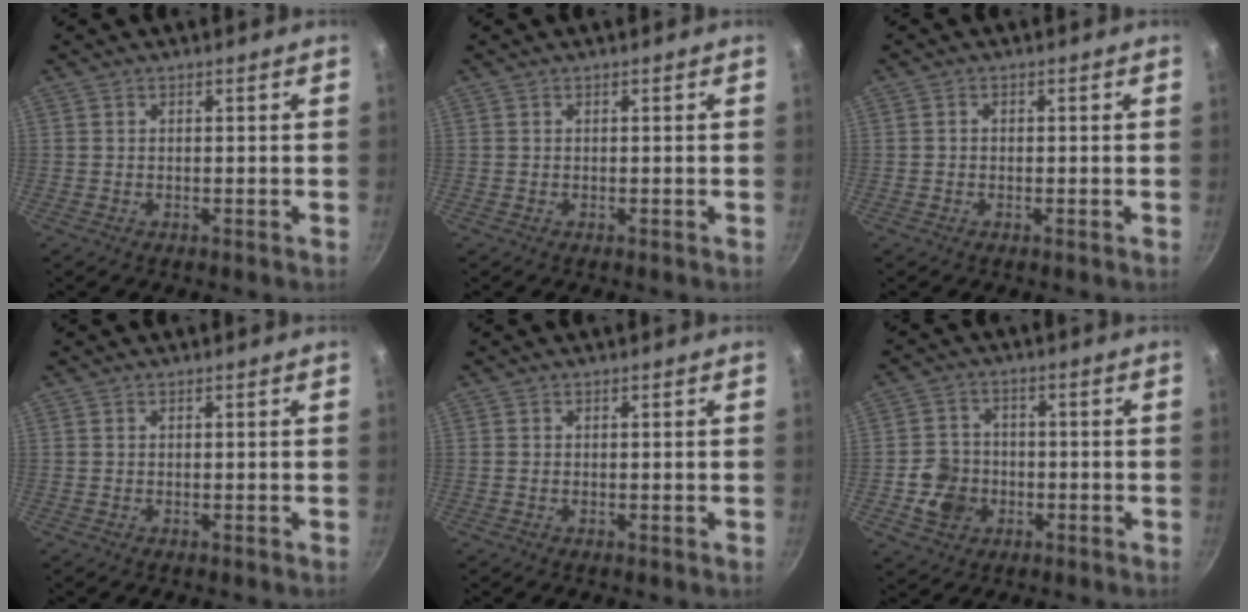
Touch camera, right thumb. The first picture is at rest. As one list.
[{"total": 0.0}, {"total": 0.8, "force": [-0.2, 0.7, 0.4], "torque": [-0.007, 0.004, -0.004]}, {"total": 0.0}, {"total": 0.0}, {"total": 7.4, "force": [-2.0, 6.5, 2.9], "torque": [-0.029, 0.024, -0.040]}]